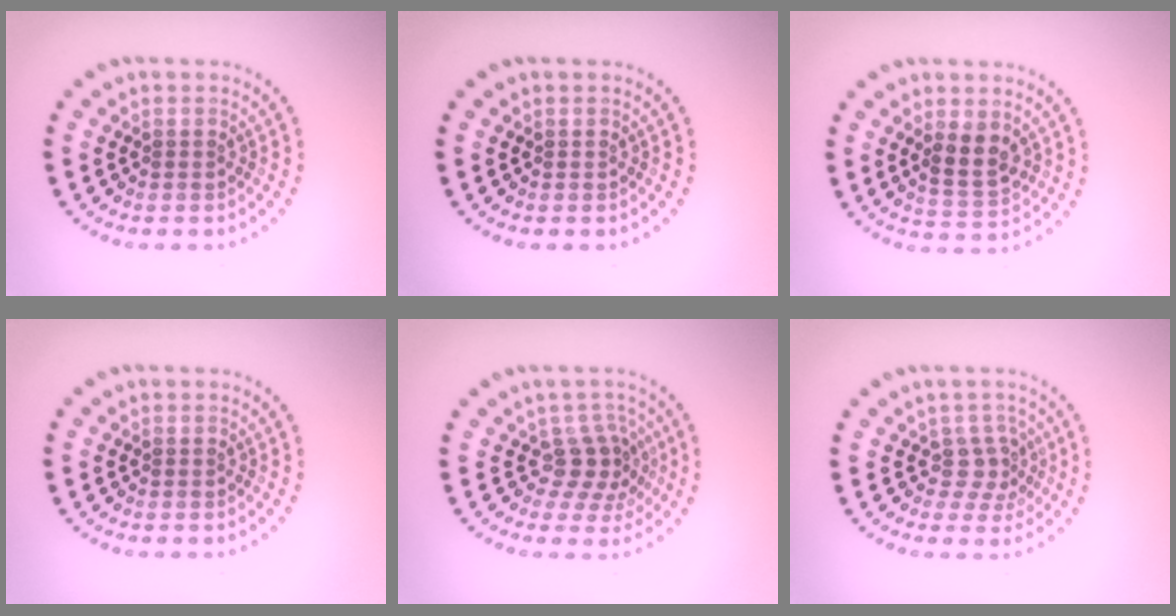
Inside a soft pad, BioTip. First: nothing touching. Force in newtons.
{"total": 0.0}
{"total": 3.0, "press": 2.9, "slide": 0.8}
{"total": 0.0}
{"total": 2.9, "press": 2.2, "slide": 2.0}
{"total": 2.2, "press": 1.6, "slide": 1.4}